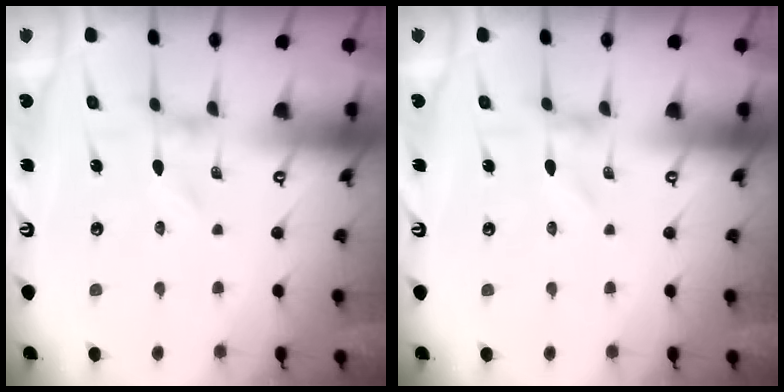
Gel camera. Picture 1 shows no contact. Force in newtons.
{"total": 0.0}